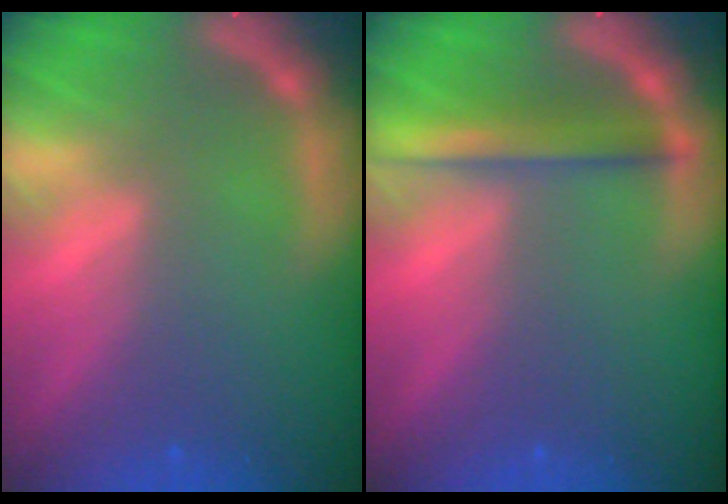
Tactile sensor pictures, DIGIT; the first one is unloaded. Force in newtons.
{"total": 3.5}